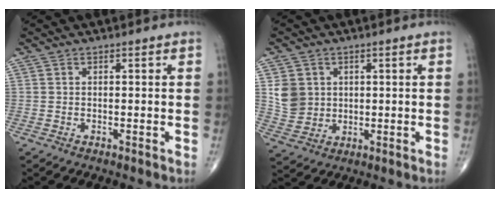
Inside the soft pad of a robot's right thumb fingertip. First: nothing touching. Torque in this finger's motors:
{"motor_torque": [-0.03, 0.04, 0.00, 0.00, 0.00]}